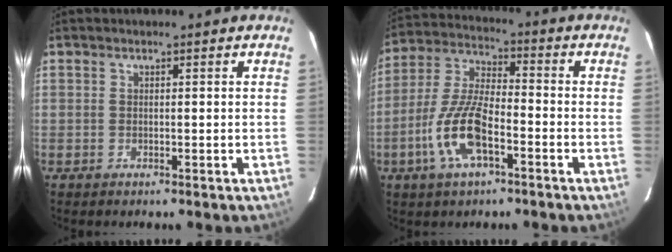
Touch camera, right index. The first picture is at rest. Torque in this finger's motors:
{"motor_torque": [1.49, -0.65, 0.88, 0.20]}